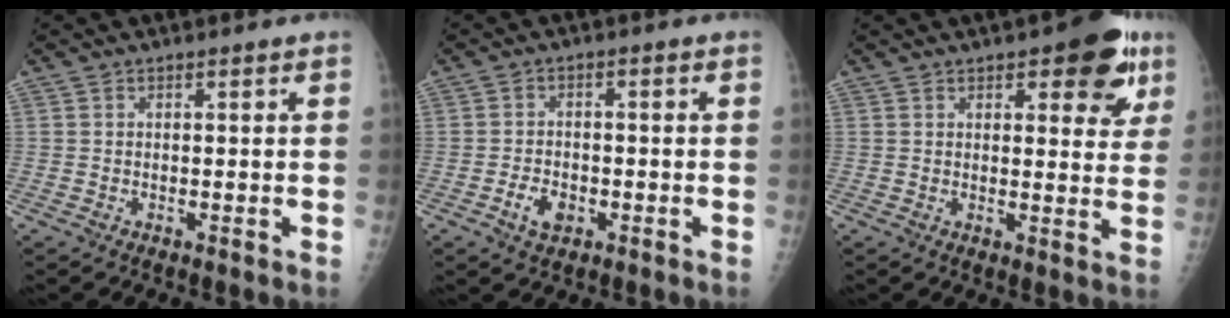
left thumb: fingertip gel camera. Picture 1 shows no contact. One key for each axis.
{"total": 4.3, "fx": -1.9, "fy": 2.8, "fz": 2.6, "tx": -0.039, "ty": 0.012, "tz": -0.032}
{"total": 10.6, "fx": 5.4, "fy": 4.3, "fz": 8.0, "tx": -0.057, "ty": -0.016, "tz": 0.059}